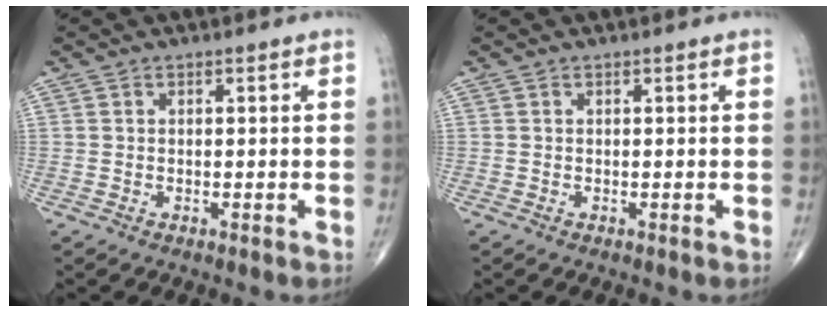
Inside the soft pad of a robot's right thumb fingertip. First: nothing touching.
{"total": 0.0}